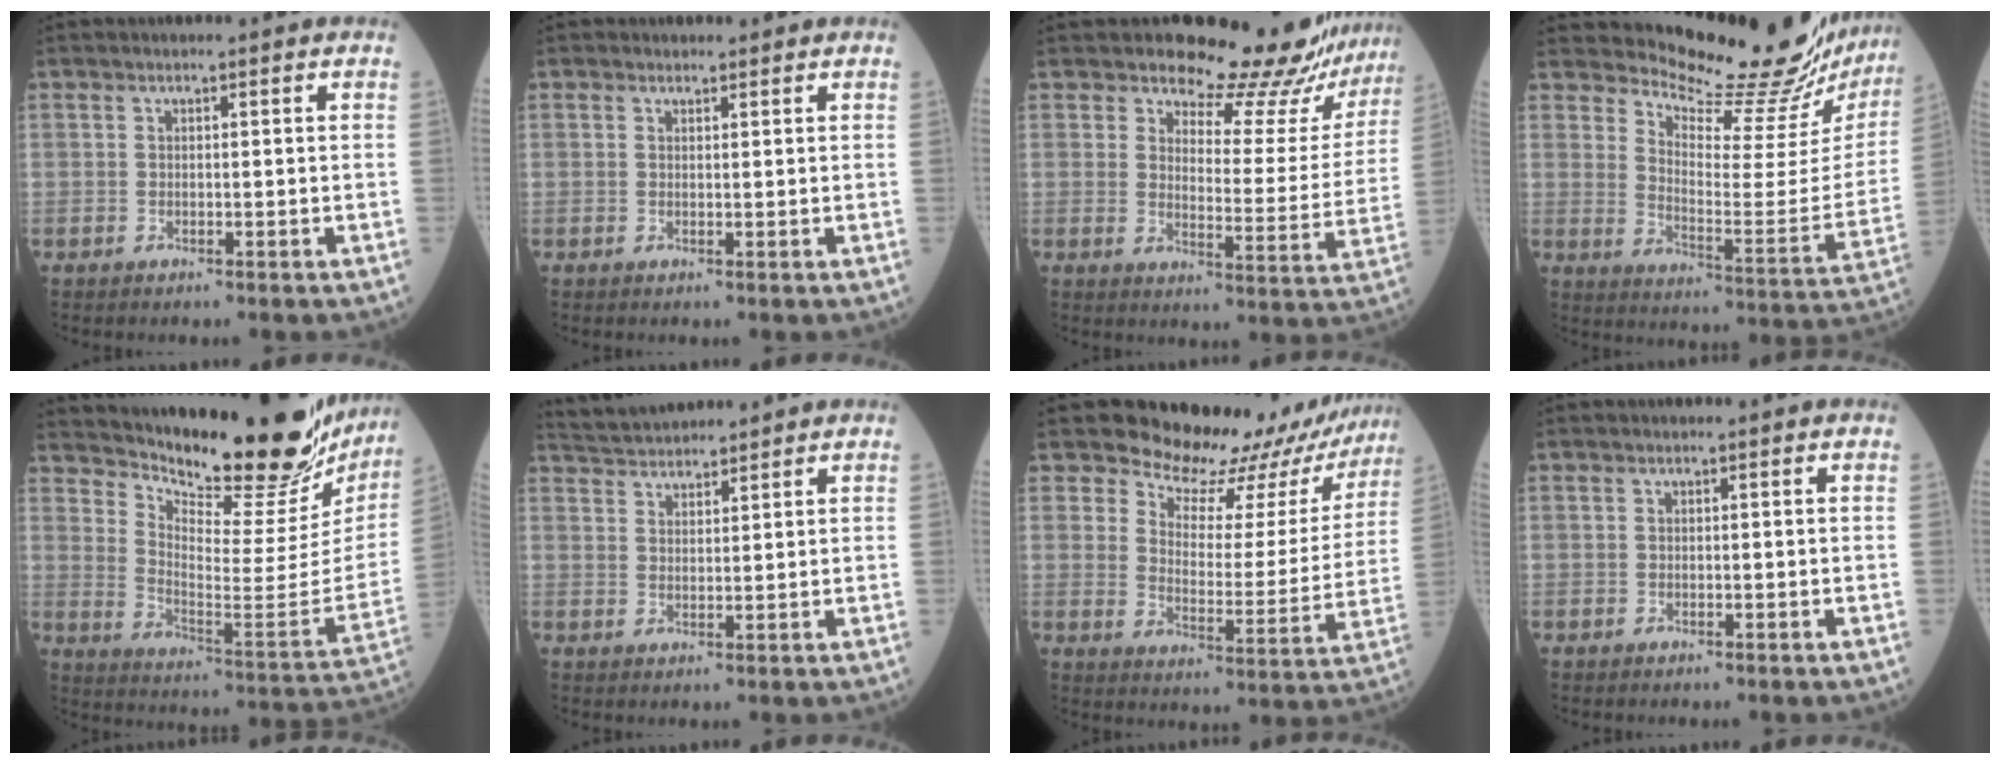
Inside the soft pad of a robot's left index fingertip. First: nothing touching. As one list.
[{"total": 0.7, "force": [0.6, 0.4, 0.0], "torque": [-0.005, -0.002, 0.006]}, {"total": 16.6, "force": [16.2, 2.3, 3.1], "torque": [-0.028, -0.097, 0.169]}, {"total": 21.6, "force": [20.7, 1.4, 6.2], "torque": [-0.104, -0.116, 0.260]}, {"total": 25.9, "force": [23.4, 4.9, 9.8], "torque": [-0.158, -0.097, 0.310]}, {"total": 6.0, "force": [5.9, 0.6, 1.0], "torque": [-0.026, 0.035, 0.109]}, {"total": 17.4, "force": [16.3, 5.0, 3.2], "torque": [-0.026, -0.064, 0.186]}, {"total": 0.0}]